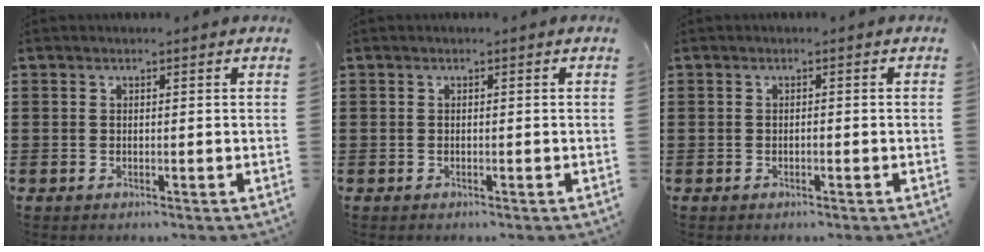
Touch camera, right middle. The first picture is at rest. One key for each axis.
{"total": 0.0}
{"total": 0.6, "fx": -0.4, "fy": 0.2, "fz": 0.4, "tx": -0.010, "ty": -0.002, "tz": -0.007}